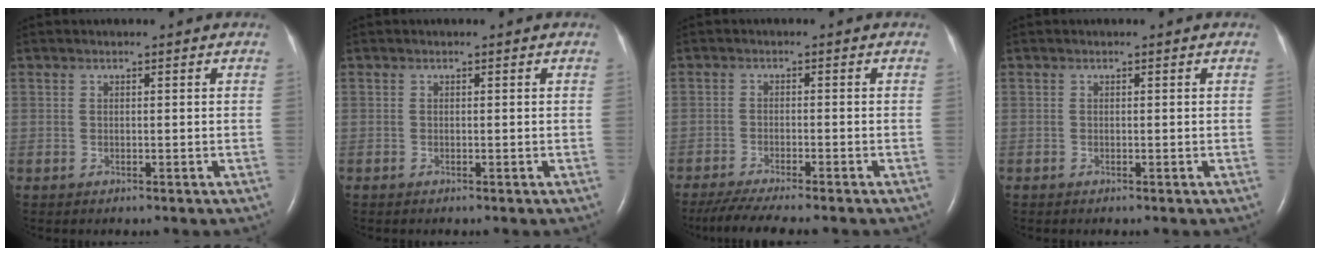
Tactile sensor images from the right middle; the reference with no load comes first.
{"total": 0.0}
{"total": 8.6, "force": [-7.4, 0.5, 4.4], "torque": [-0.068, -0.019, -0.116]}
{"total": 0.0}